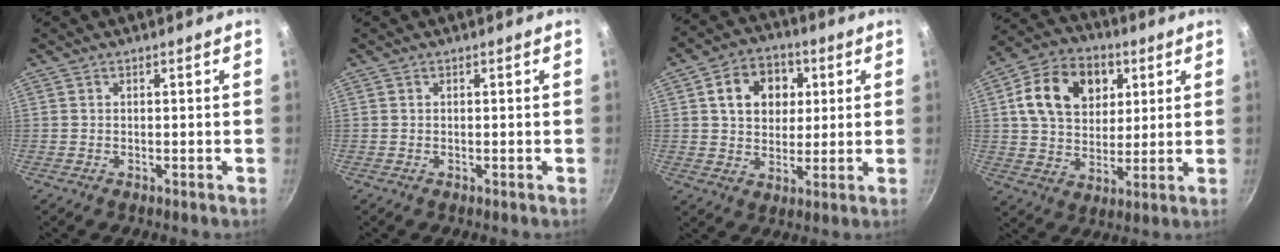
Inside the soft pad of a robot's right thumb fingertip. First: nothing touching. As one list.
[{"total": 0.0}, {"total": 11.5, "force": [3.2, 9.1, 6.4], "torque": [-0.072, 0.006, 0.045]}, {"total": 16.4, "force": [5.1, 12.2, 9.7], "torque": [-0.142, 0.001, 0.077]}]